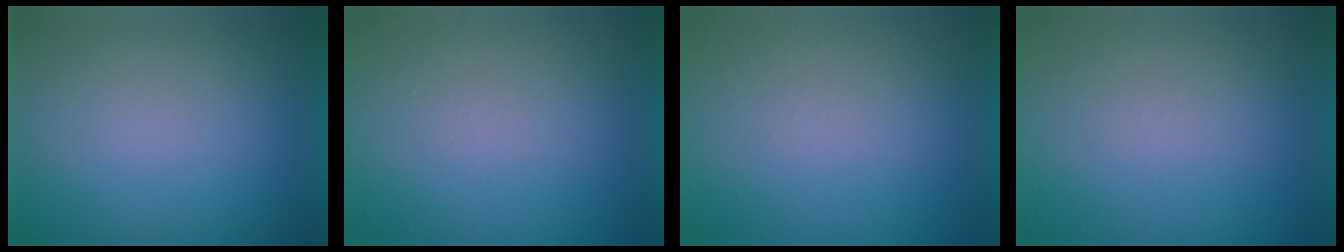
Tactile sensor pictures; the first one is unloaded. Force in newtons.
{"total": 8.4}
{"total": 8.6}
{"total": 5.6}